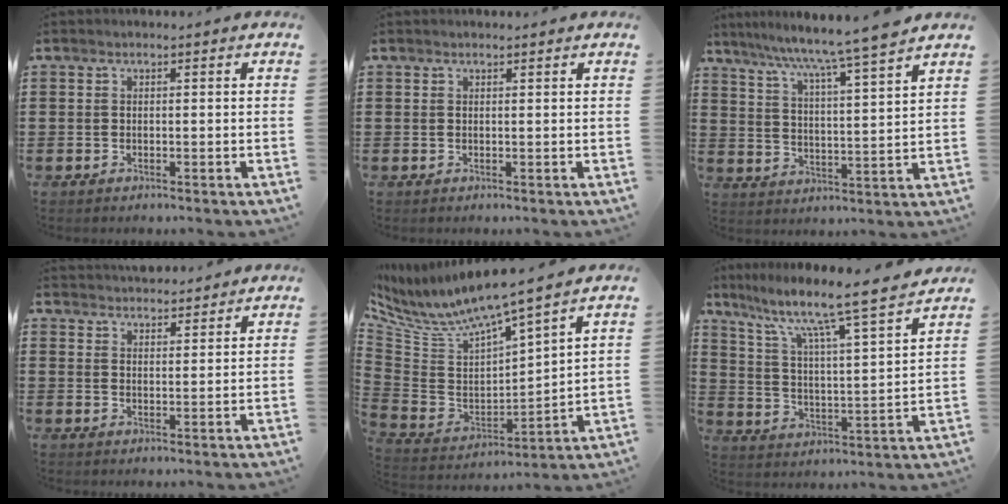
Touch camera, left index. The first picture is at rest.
{"total": 0.5, "force": [0.5, 0.0, 0.2], "torque": [-0.005, -0.001, 0.010]}
{"total": 7.0, "force": [6.1, -1.4, 3.2], "torque": [-0.087, -0.048, 0.097]}
{"total": 3.7, "force": [3.7, 0.2, -0.1], "torque": [-0.010, -0.013, 0.069]}
{"total": 6.5, "force": [5.3, 0.5, 3.7], "torque": [-0.097, -0.048, 0.085]}
{"total": 9.2, "force": [7.5, 0.1, 5.3], "torque": [-0.125, -0.059, 0.115]}